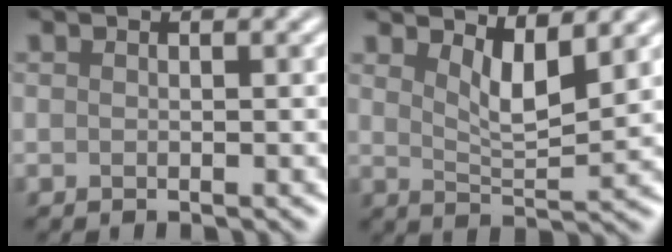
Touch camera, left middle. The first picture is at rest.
{"total": 3.7, "force": [2.0, 1.1, 2.9], "torque": [-0.055, -0.011, 0.042]}